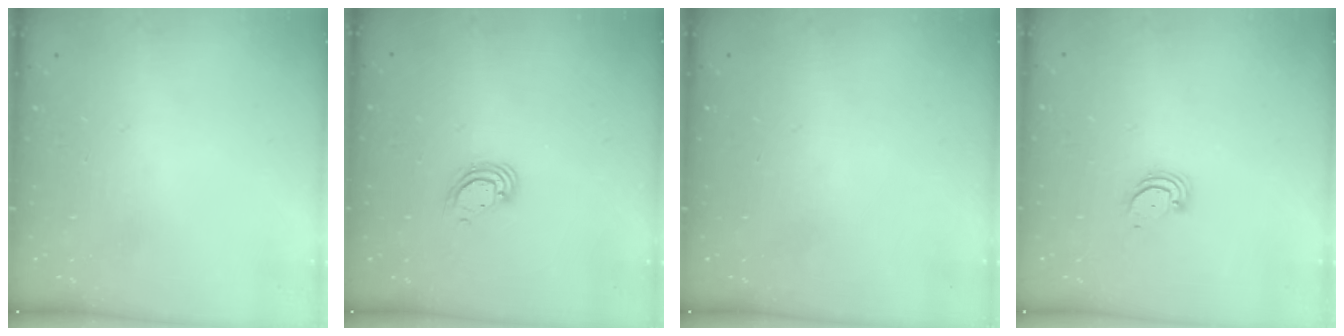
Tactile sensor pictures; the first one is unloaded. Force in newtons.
{"total": 5.2, "press": 5.2, "slide": 0.3}
{"total": 0.0}
{"total": 2.2, "press": 2.2, "slide": 0.3}